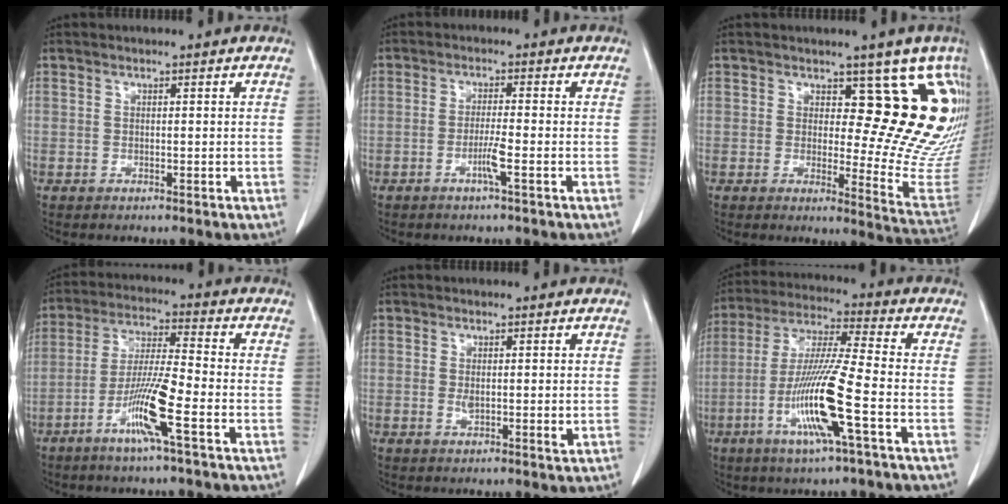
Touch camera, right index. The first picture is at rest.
{"total": 3.1, "force": [-1.4, -0.4, 2.7], "torque": [-0.054, -0.005, -0.029]}
{"total": 15.3, "force": [9.0, 5.8, 11.0], "torque": [-0.119, -0.029, 0.085]}
{"total": 9.8, "force": [-4.5, -0.4, 8.7], "torque": [-0.170, -0.010, -0.091]}
{"total": 2.4, "force": [0.1, 0.7, 2.3], "torque": [-0.038, -0.007, 0.004]}
{"total": 13.6, "force": [-4.7, -0.3, 12.8], "torque": [-0.260, -0.014, -0.094]}